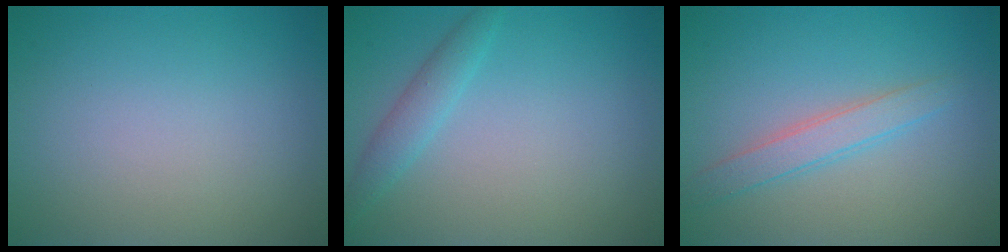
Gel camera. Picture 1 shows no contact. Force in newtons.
{"total": 1.8, "press": 1.8, "slide": 0.1}
{"total": 2.3, "press": 2.3, "slide": 0.1}